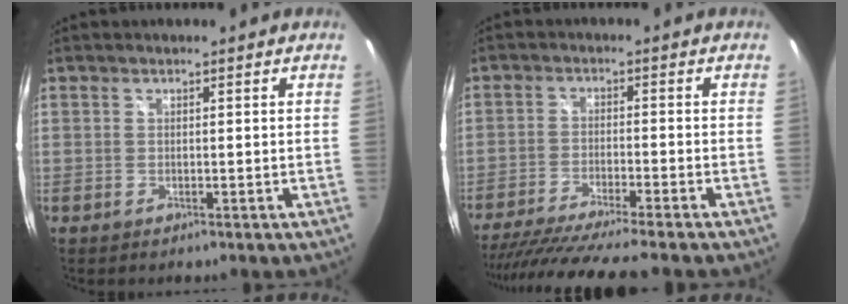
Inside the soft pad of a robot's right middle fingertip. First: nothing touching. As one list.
[{"total": 14.3, "force": [-12.5, -0.6, 6.9], "torque": [-0.144, -0.035, -0.205]}]